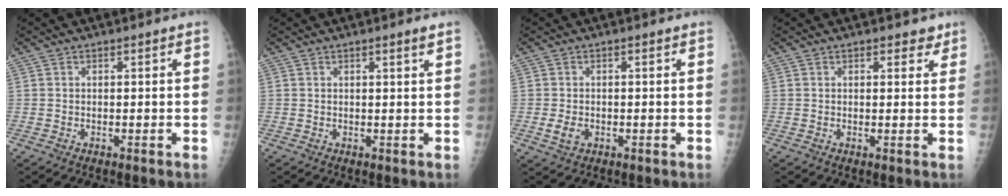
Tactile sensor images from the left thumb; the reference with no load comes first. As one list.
[{"total": 1.3, "force": [0.9, -0.1, 1.0], "torque": [-0.014, -0.006, 0.013]}, {"total": 2.6, "force": [-0.6, 1.9, 1.7], "torque": [-0.032, -0.001, -0.009]}, {"total": 2.4, "force": [1.7, 1.3, 1.0], "torque": [0.008, -0.006, 0.016]}]